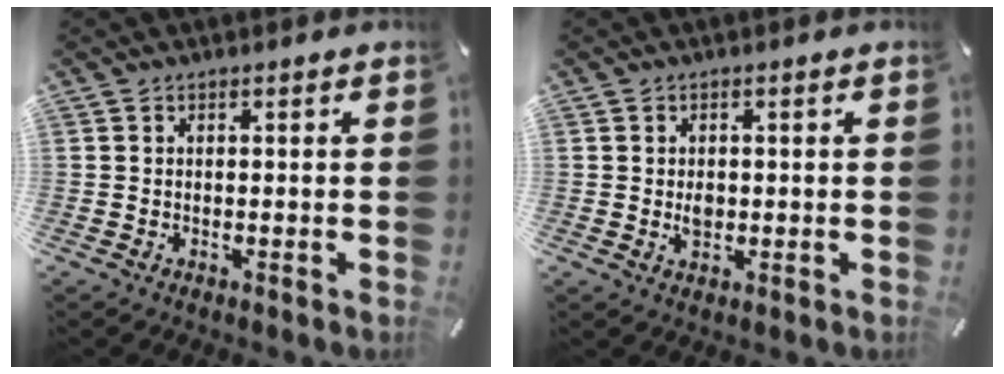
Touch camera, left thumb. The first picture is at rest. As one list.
[{"total": 2.2, "force": [-0.1, 1.7, 1.4], "torque": [-0.029, -0.005, -0.006]}]